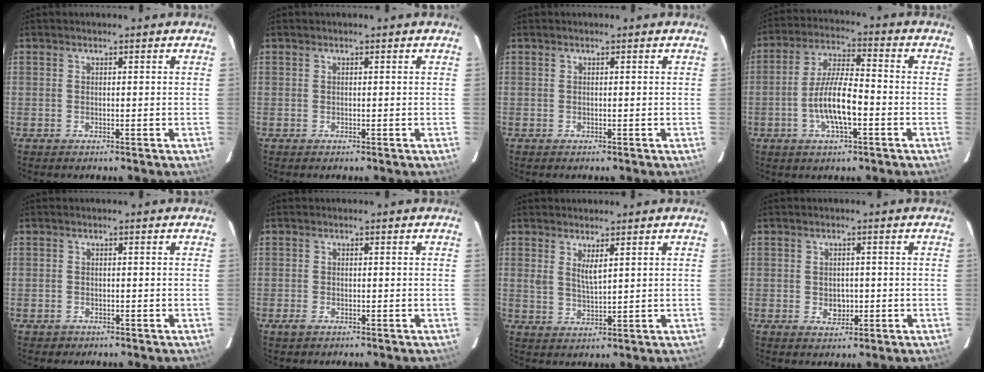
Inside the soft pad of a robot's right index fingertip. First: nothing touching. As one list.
[{"total": 0.0}, {"total": 0.0}, {"total": 9.9, "force": [-3.2, 2.6, 9.1], "torque": [-0.181, 0.003, -0.059]}, {"total": 1.3, "force": [-0.8, 1.0, 0.1], "torque": [-0.004, 0.003, -0.008]}, {"total": 1.5, "force": [-1.0, 0.8, 0.8], "torque": [-0.017, -0.002, -0.019]}, {"total": 3.2, "force": [1.7, 0.8, 2.6], "torque": [-0.049, -0.007, 0.033]}, {"total": 3.2, "force": [-0.6, 2.6, 1.7], "torque": [-0.029, 0.001, -0.005]}]